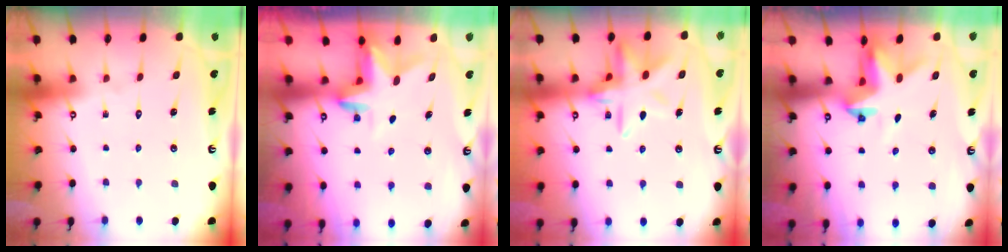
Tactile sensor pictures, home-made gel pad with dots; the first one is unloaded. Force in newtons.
{"total": 3.1, "press": 3.1, "slide": 0.3}
{"total": 12.2, "press": 12.1, "slide": 1.2}
{"total": 3.8, "press": 3.8, "slide": 0.2}